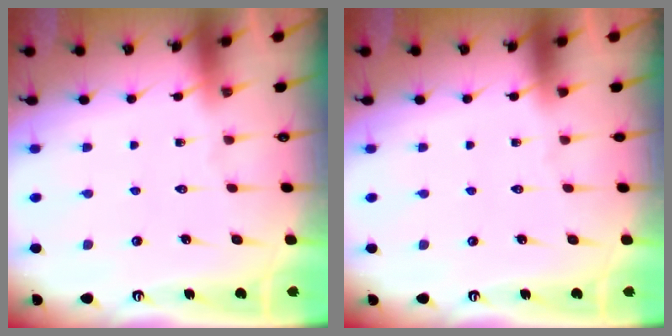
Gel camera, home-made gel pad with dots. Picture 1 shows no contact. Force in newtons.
{"total": 0.0}